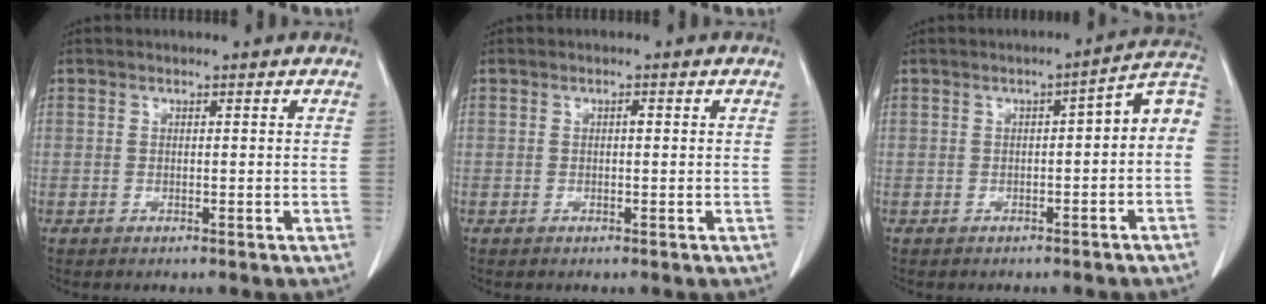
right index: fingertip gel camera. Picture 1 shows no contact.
{"total": 0.6, "force": [0.0, 0.2, 0.5], "torque": [-0.008, 0.002, 0.000]}
{"total": 6.8, "force": [-0.9, 1.9, 6.4], "torque": [-0.080, 0.030, -0.012]}